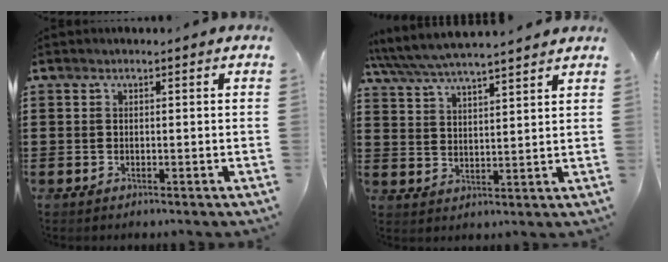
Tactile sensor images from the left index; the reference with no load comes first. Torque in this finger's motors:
{"motor_torque": [2.14, 0.00, 1.05, 0.21]}